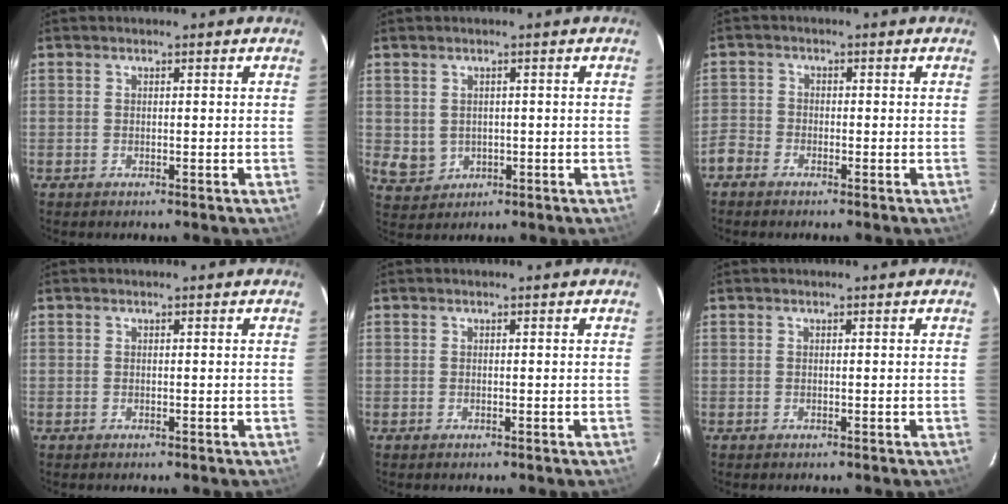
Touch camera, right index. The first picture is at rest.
{"total": 4.2, "force": [0.2, 3.8, 1.8], "torque": [-0.041, 0.002, 0.021]}
{"total": 4.0, "force": [-2.8, 2.7, 0.8], "torque": [-0.029, 0.003, -0.063]}
{"total": 0.0}
{"total": 0.0}
{"total": 0.0}